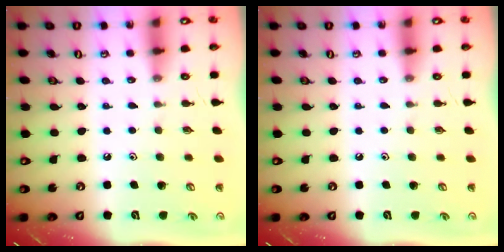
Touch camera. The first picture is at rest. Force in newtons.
{"total": 0.0}